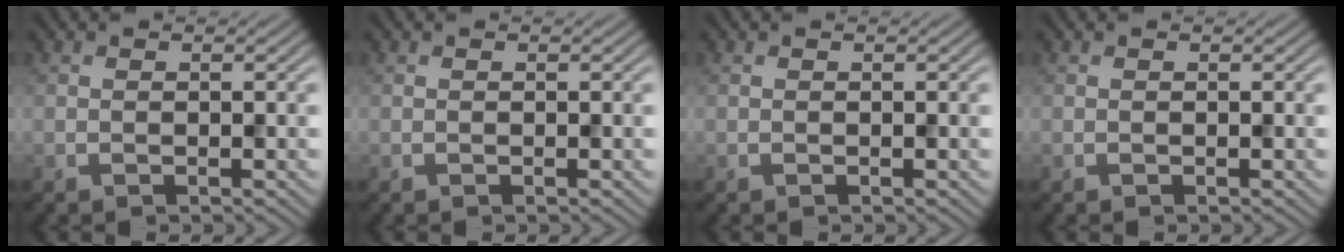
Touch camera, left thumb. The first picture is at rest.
{"total": 0.0}
{"total": 0.0}
{"total": 0.0}